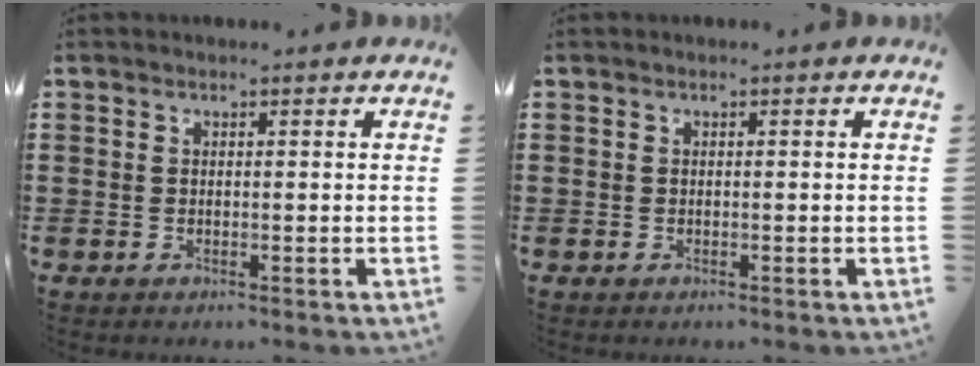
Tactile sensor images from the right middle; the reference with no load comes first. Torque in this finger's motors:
{"motor_torque": [-1.09, -1.05, 0.09, 0.00]}